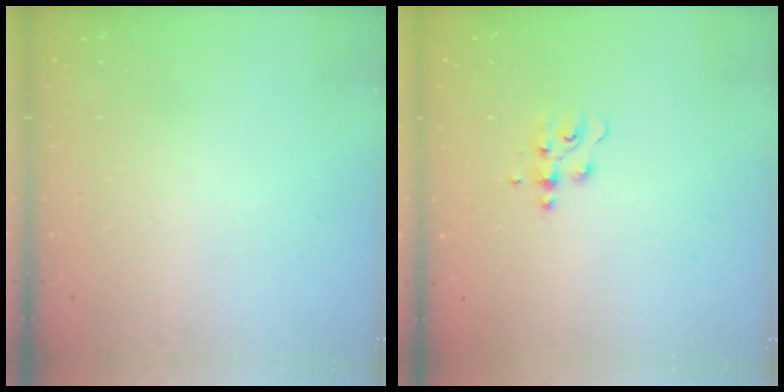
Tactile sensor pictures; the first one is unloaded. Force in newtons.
{"total": 5.1, "press": 5.1, "slide": 0.5}